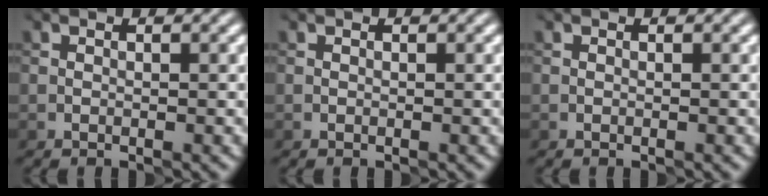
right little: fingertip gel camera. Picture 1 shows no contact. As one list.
[{"total": 0.0}, {"total": 0.0}]